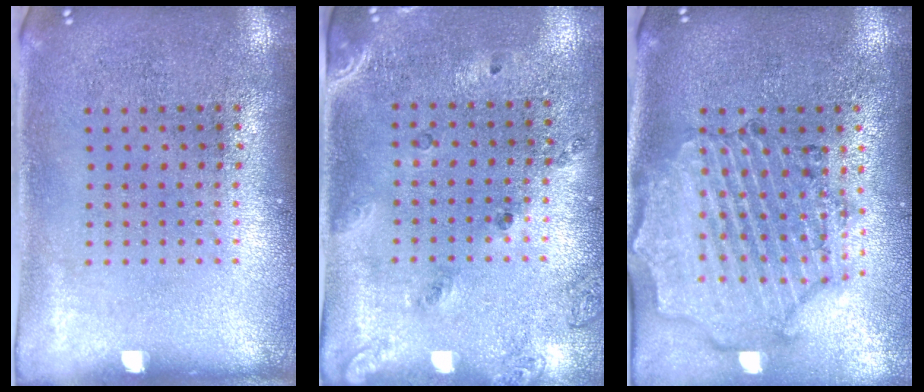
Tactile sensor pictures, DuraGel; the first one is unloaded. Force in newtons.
{"total": 1.6, "press": 1.1, "slide": 1.1}
{"total": 1.7, "press": 1.6, "slide": 0.3}